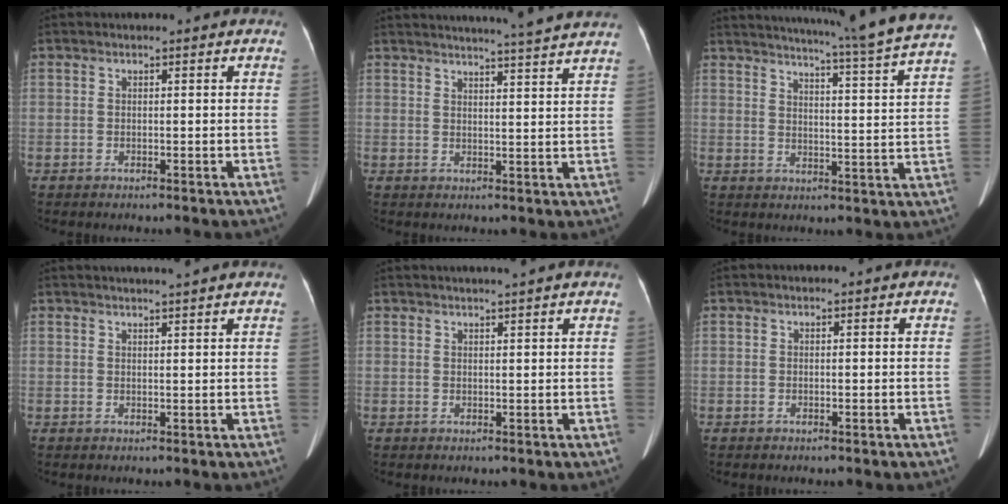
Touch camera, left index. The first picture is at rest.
{"total": 12.7, "force": [11.7, -1.5, 4.6], "torque": [-0.072, -0.019, 0.135]}
{"total": 20.7, "force": [18.3, -2.4, 9.3], "torque": [-0.153, -0.059, 0.226]}
{"total": 5.6, "force": [5.1, -0.4, 2.3], "torque": [-0.031, 0.021, 0.061]}
{"total": 4.1, "force": [3.6, -0.5, 1.8], "torque": [-0.023, 0.018, 0.046]}
{"total": 0.0}